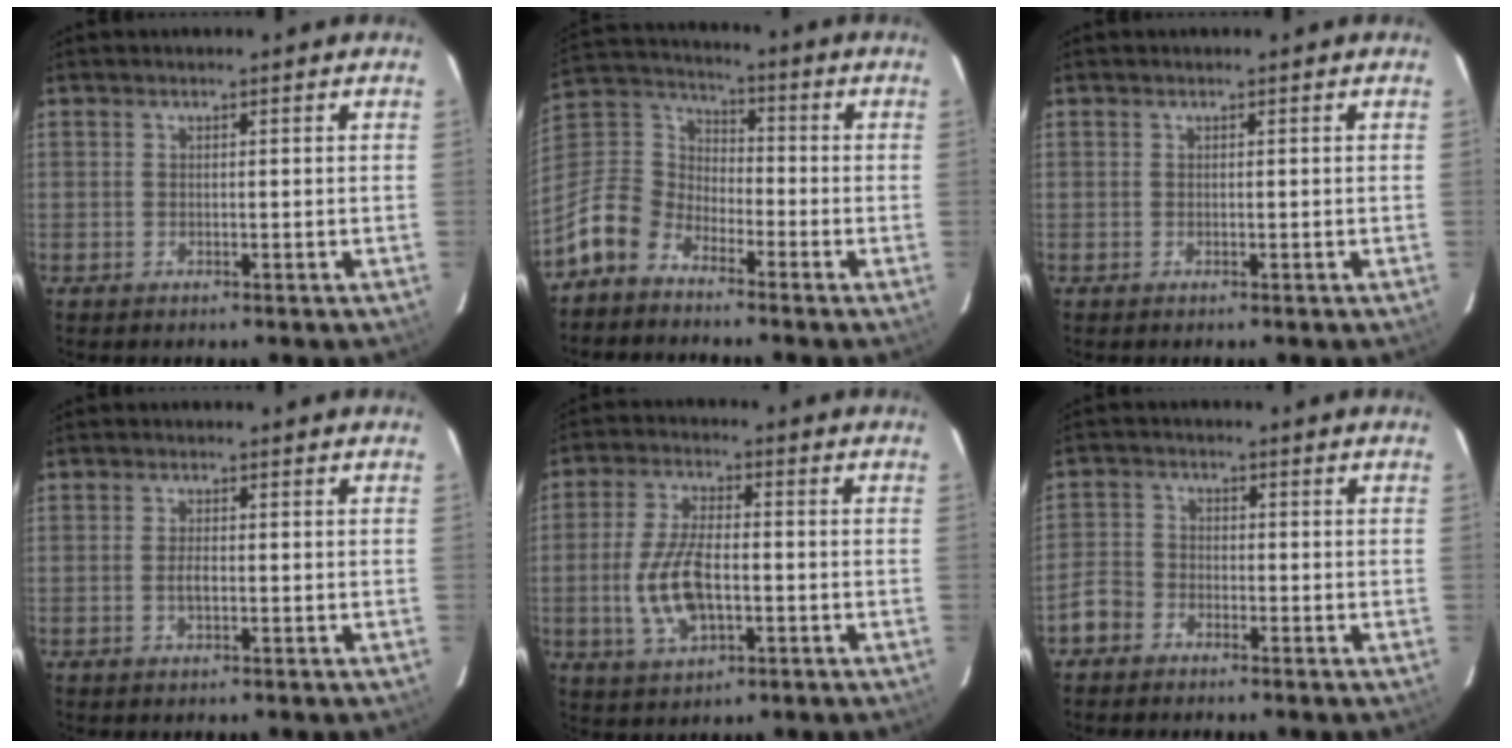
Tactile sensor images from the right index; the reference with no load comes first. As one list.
[{"total": 10.2, "force": [-7.1, 6.5, 3.4], "torque": [-0.089, 0.035, -0.153]}, {"total": 0.0}, {"total": 1.7, "force": [-0.4, 0.7, 1.5], "torque": [-0.030, -0.001, -0.008]}, {"total": 10.8, "force": [-2.3, 5.1, 9.2], "torque": [-0.192, -0.003, -0.037]}, {"total": 4.4, "force": [-2.9, 3.2, 1.0], "torque": [-0.024, 0.014, -0.063]}]